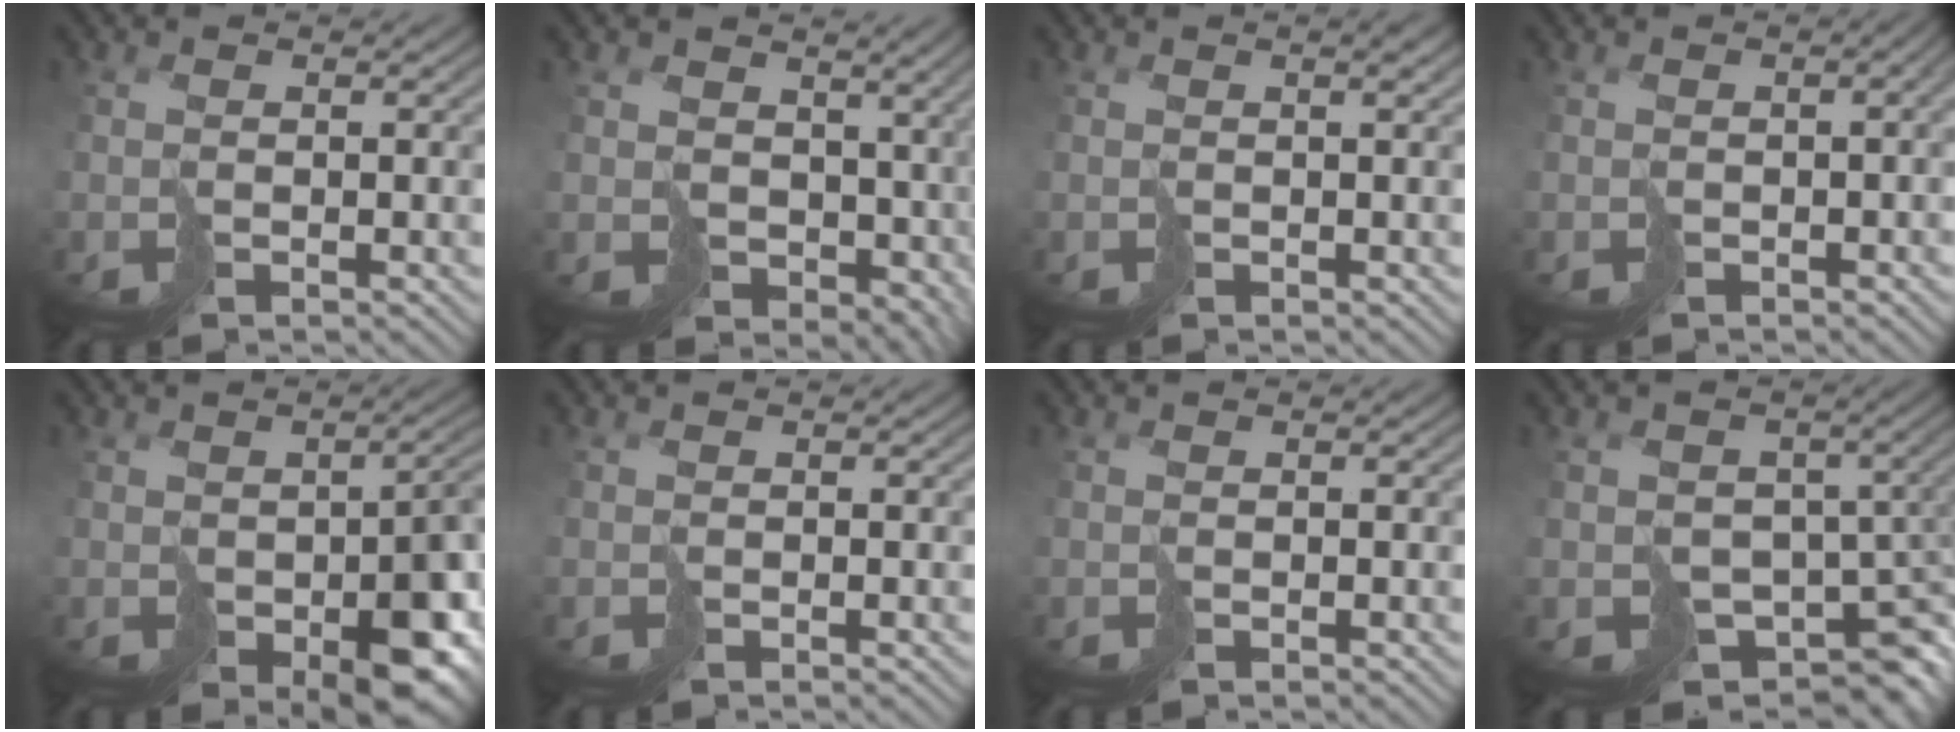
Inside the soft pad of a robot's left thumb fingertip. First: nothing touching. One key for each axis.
{"total": 9.1, "fx": 0.3, "fy": 7.3, "fz": 5.4, "tx": -0.097, "ty": -0.039, "tz": 0.023}
{"total": 1.2, "fx": 0.4, "fy": 0.2, "fz": 1.1, "tx": -0.018, "ty": 0.003, "tz": 0.009}
{"total": 2.8, "fx": -0.9, "fy": 1.1, "fz": 2.4, "tx": -0.029, "ty": -0.006, "tz": -0.004}
{"total": 9.8, "fx": -3.4, "fy": 5.5, "fz": 7.3, "tx": -0.100, "ty": -0.038, "tz": -0.037}
{"total": 0.0}
{"total": 0.0}
{"total": 7.9, "fx": -2.7, "fy": 6.0, "fz": 4.5, "tx": -0.054, "ty": -0.034, "tz": -0.034}